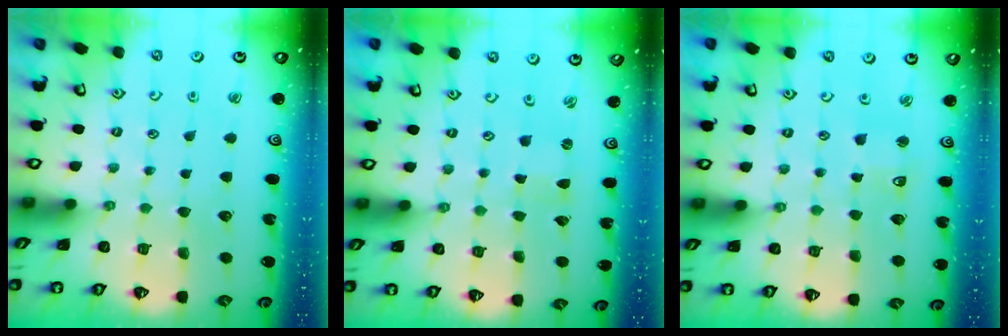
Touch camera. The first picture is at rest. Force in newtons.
{"total": 0.0}
{"total": 4.0, "press": 3.9, "slide": 0.6}